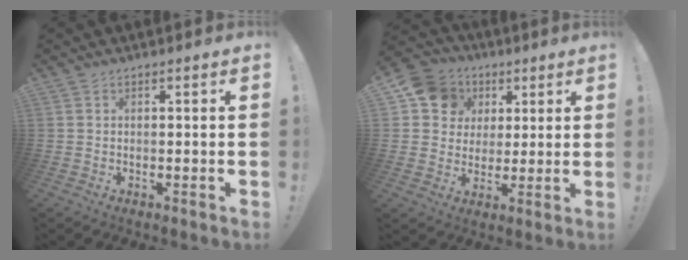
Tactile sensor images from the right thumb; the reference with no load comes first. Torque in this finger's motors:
{"motor_torque": [0.75, 1.20, 0.49, 0.29, 0.00]}